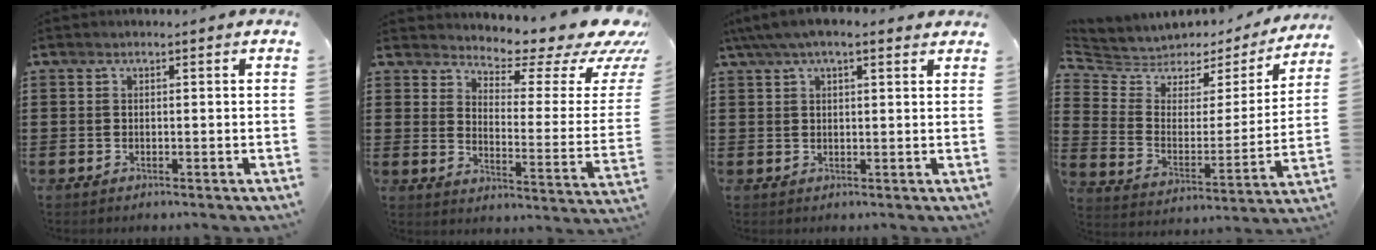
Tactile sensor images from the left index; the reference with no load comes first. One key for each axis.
{"total": 6.1, "fx": 5.1, "fy": 1.5, "fz": 3.1, "tx": -0.053, "ty": -0.050, "tz": 0.079}
{"total": 4.3, "fx": 2.9, "fy": 1.6, "fz": 2.8, "tx": -0.060, "ty": 0.004, "tz": 0.051}
{"total": 4.8, "fx": 4.0, "fy": 2.7, "fz": 0.4, "tx": -0.044, "ty": -0.033, "tz": 0.065}